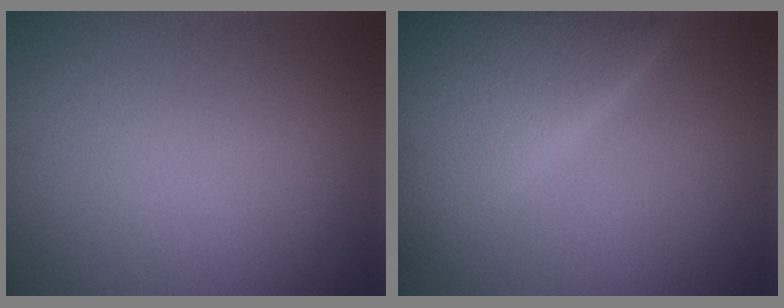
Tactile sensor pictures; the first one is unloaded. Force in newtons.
{"total": 9.9, "press": 9.8, "slide": 0.7}